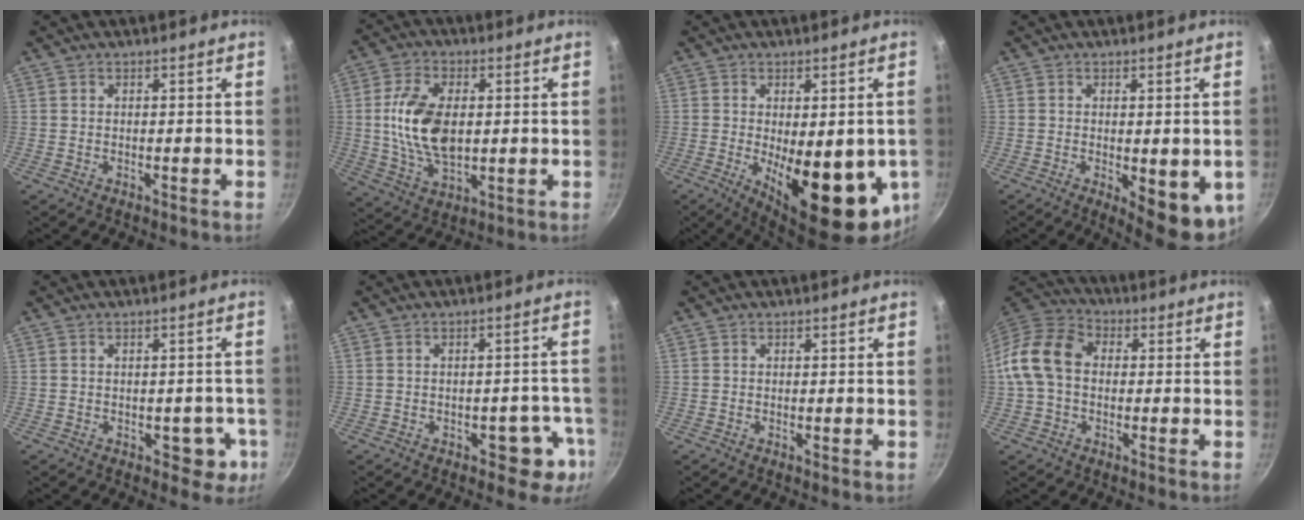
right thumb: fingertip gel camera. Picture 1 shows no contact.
{"total": 13.3, "force": [1.0, 7.7, 10.8], "torque": [-0.194, 0.000, 0.020]}
{"total": 19.7, "force": [-3.8, 7.9, 17.6], "torque": [-0.212, -0.026, -0.037]}
{"total": 10.6, "force": [-2.3, 4.1, 9.5], "torque": [-0.096, -0.011, -0.021]}
{"total": 5.0, "force": [-1.6, 3.4, 3.4], "torque": [-0.010, 0.018, -0.011]}
{"total": 6.7, "force": [-2.9, 4.2, 4.3], "torque": [-0.002, 0.034, -0.024]}
{"total": 0.5, "force": [-0.1, 0.1, 0.5], "torque": [-0.007, -0.001, -0.002]}
{"total": 11.9, "force": [0.3, 8.8, 8.0], "torque": [-0.127, 0.030, -0.014]}